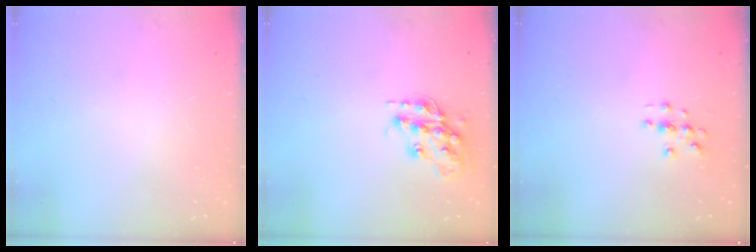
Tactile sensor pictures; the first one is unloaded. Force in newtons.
{"total": 15.4, "press": 15.4, "slide": 1.0}
{"total": 3.1, "press": 3.1, "slide": 0.3}